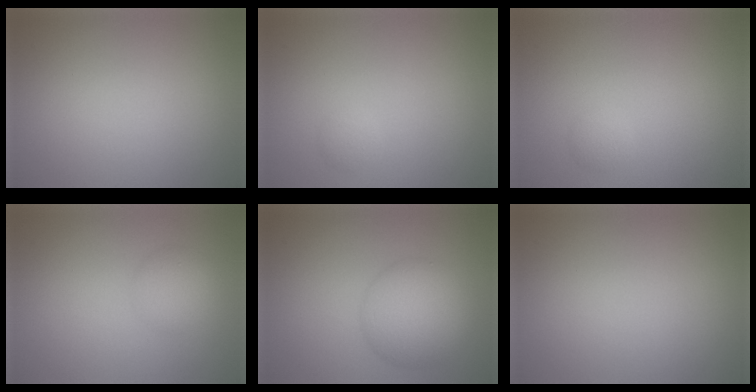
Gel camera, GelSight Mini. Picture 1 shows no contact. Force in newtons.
{"total": 0.8, "press": 0.8, "slide": 0.1}
{"total": 0.8, "press": 0.8, "slide": 0.0}
{"total": 2.6, "press": 2.6, "slide": 0.0}
{"total": 6.2, "press": 6.2, "slide": 0.1}
{"total": 0.0}